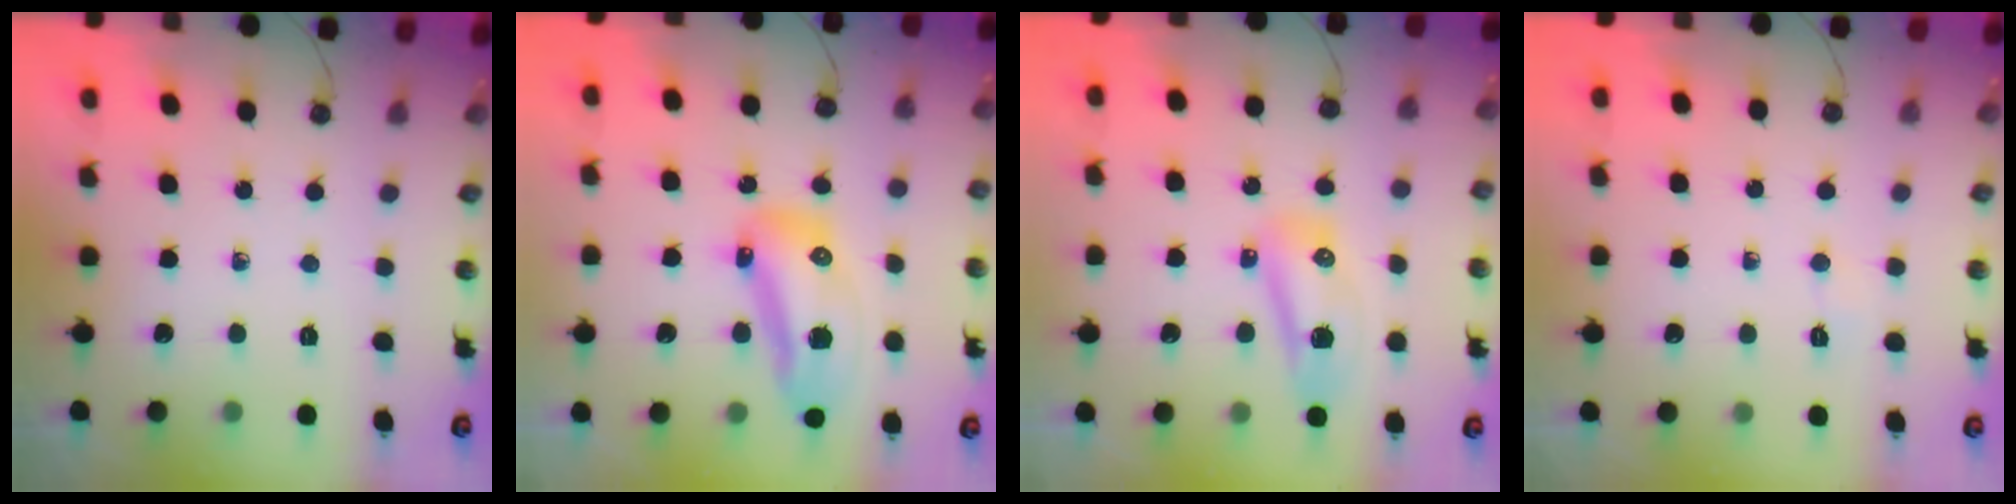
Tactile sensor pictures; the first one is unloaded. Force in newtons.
{"total": 14.7, "press": 14.6, "slide": 1.2}
{"total": 14.9, "press": 10.5, "slide": 10.6}
{"total": 2.6, "press": 2.5, "slide": 0.5}